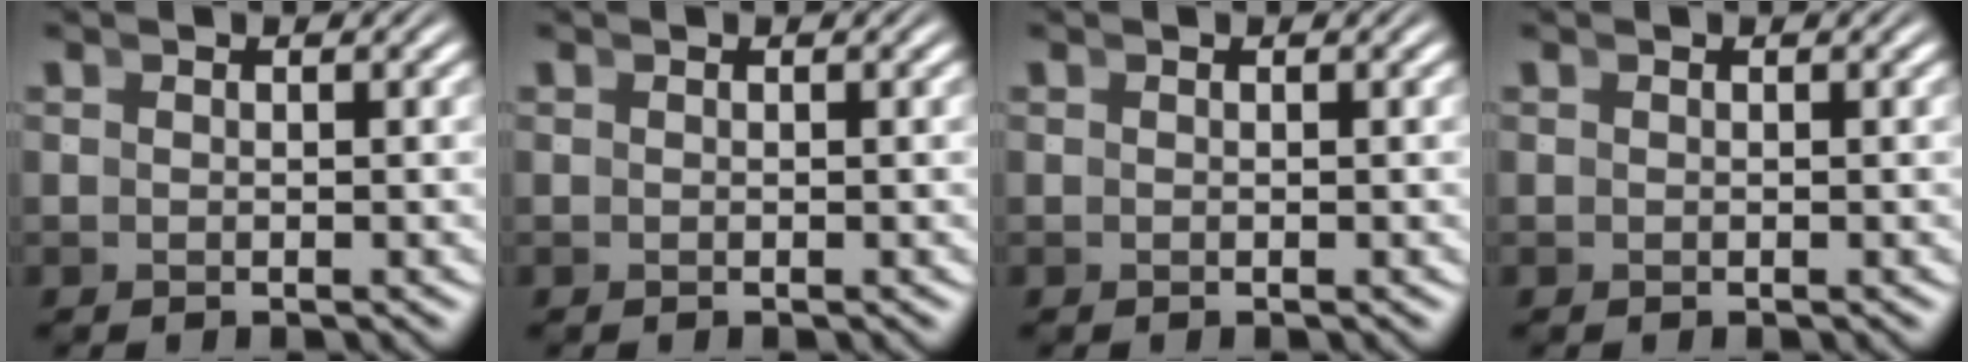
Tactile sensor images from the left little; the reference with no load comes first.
{"total": 0.0}
{"total": 0.0}
{"total": 0.0}